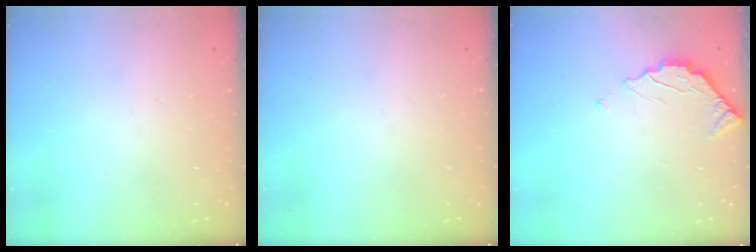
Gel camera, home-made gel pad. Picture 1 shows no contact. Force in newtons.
{"total": 0.0}
{"total": 2.4, "press": 2.4, "slide": 0.2}